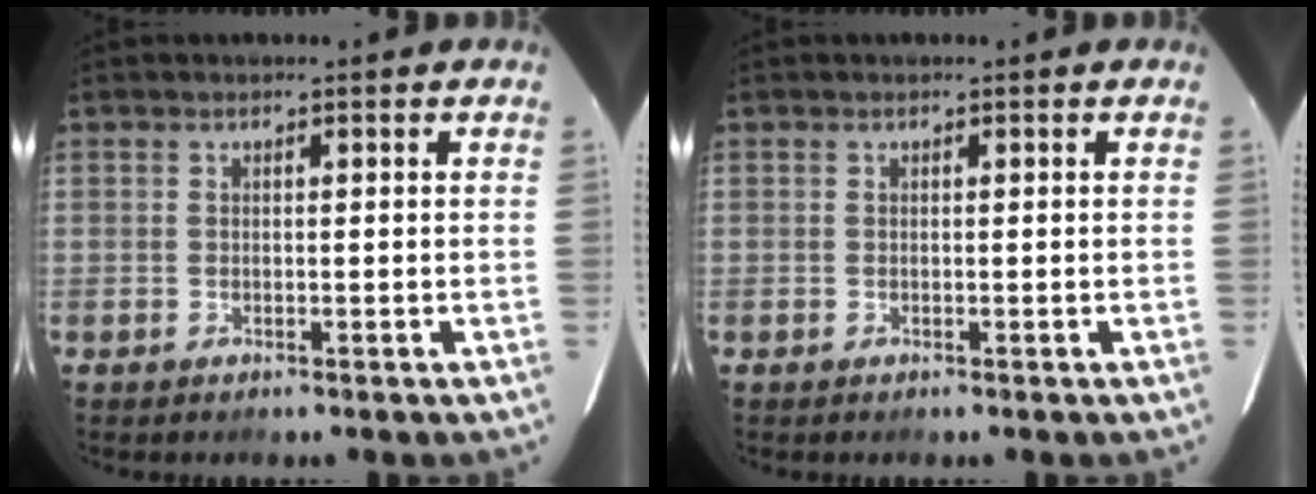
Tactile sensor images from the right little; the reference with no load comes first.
{"total": 0.0}